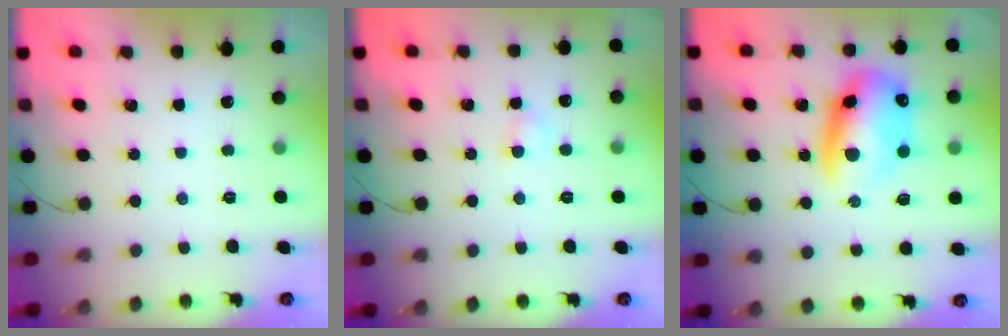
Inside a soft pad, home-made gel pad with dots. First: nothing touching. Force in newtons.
{"total": 3.2, "press": 3.1, "slide": 1.0}
{"total": 14.4, "press": 14.0, "slide": 3.5}